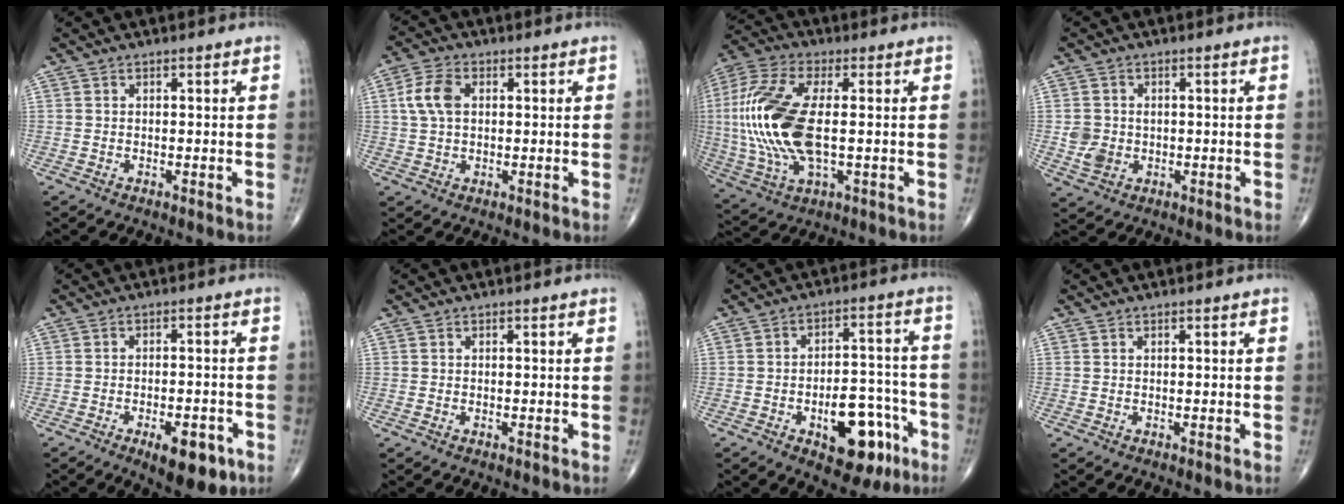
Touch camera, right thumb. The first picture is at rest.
{"total": 6.2, "force": [1.2, 3.9, 4.7], "torque": [-0.099, 0.010, 0.020]}
{"total": 20.0, "force": [0.2, 8.8, 17.9], "torque": [-0.415, -0.003, 0.004]}
{"total": 4.6, "force": [-0.4, 3.9, 2.4], "torque": [-0.034, 0.002, -0.001]}
{"total": 8.8, "force": [-4.4, 3.5, 6.8], "torque": [-0.084, 0.012, -0.056]}
{"total": 0.0}
{"total": 14.4, "force": [-6.3, 7.5, 10.6], "torque": [-0.110, 0.052, -0.078]}
{"total": 0.0}